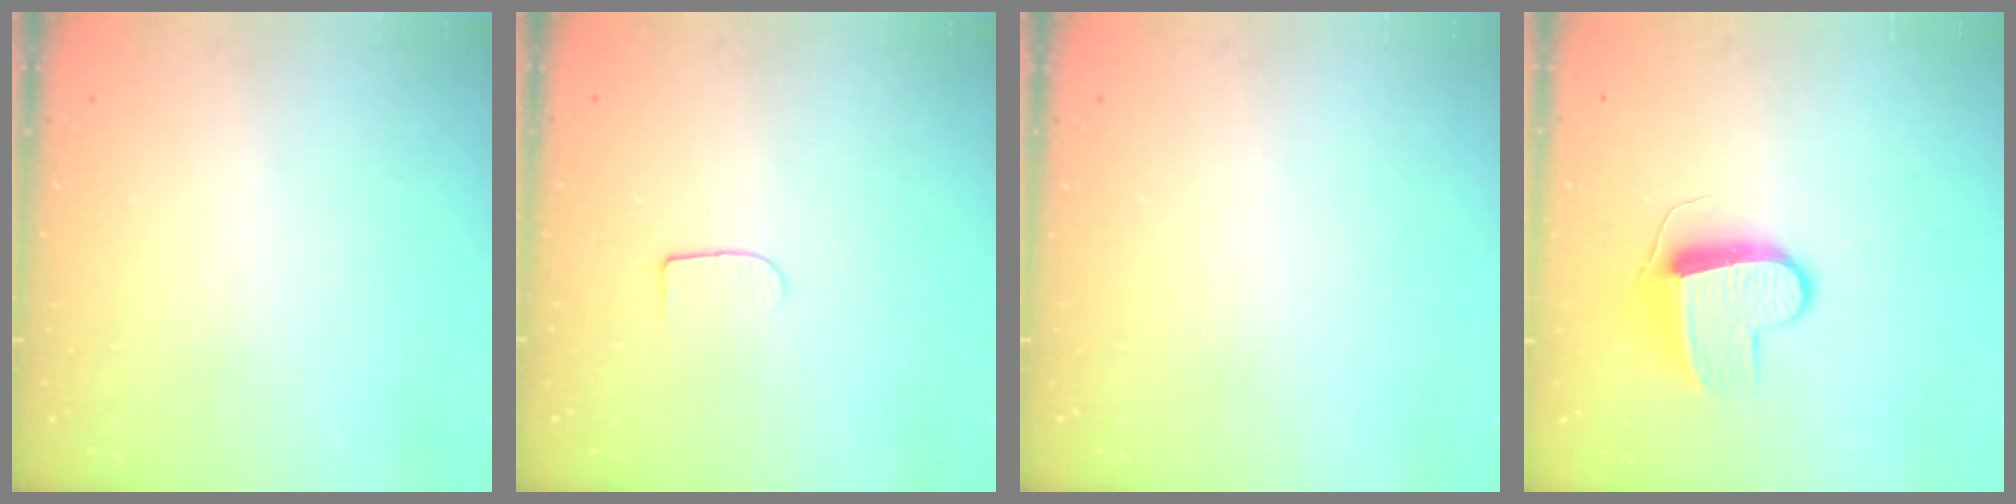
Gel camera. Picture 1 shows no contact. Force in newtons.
{"total": 5.3, "press": 5.2, "slide": 0.6}
{"total": 0.0}
{"total": 9.8, "press": 9.8, "slide": 0.3}